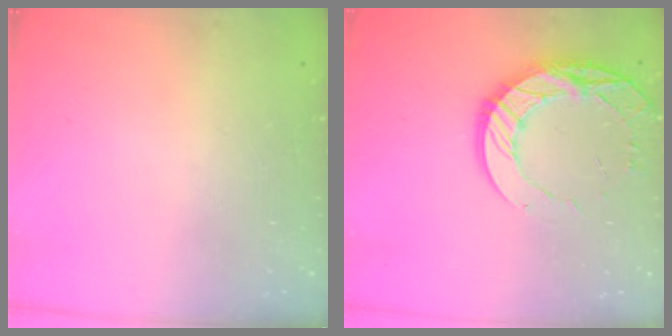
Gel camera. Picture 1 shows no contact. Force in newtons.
{"total": 15.4, "press": 15.3, "slide": 1.3}